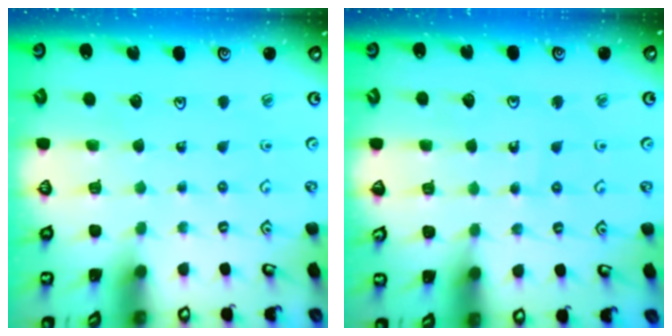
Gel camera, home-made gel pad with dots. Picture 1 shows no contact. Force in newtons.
{"total": 7.2, "press": 7.0, "slide": 1.4}